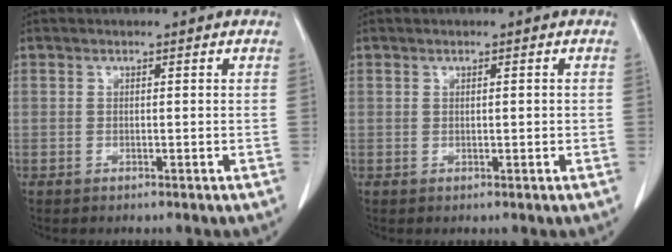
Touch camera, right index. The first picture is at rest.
{"total": 0.9, "force": [0.0, 0.3, 0.9], "torque": [-0.014, -0.001, 0.001]}